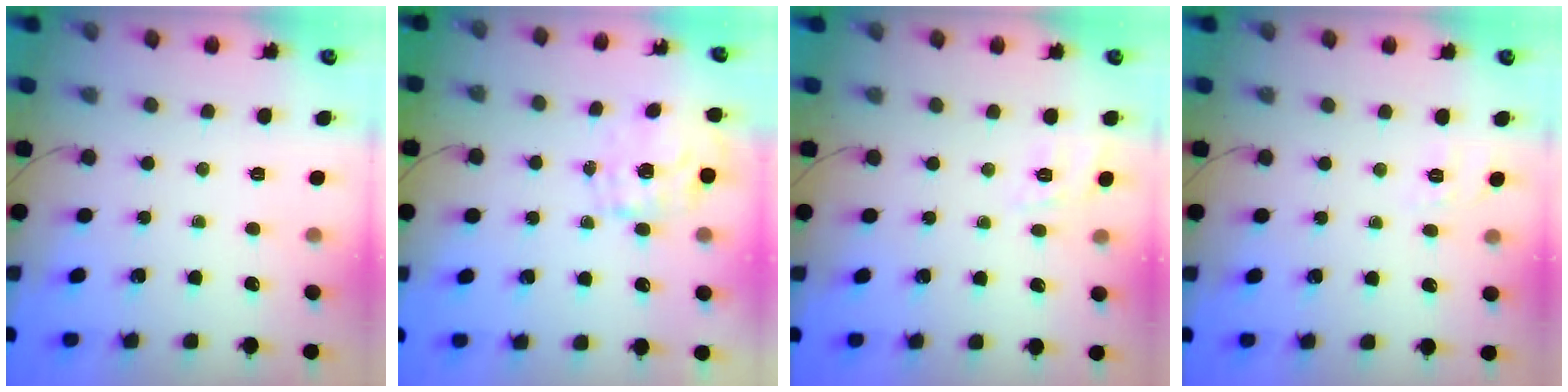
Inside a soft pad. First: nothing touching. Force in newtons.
{"total": 1.5, "press": 1.3, "slide": 0.8}
{"total": 2.4, "press": 1.4, "slide": 2.0}
{"total": 1.9, "press": 0.2, "slide": 1.9}